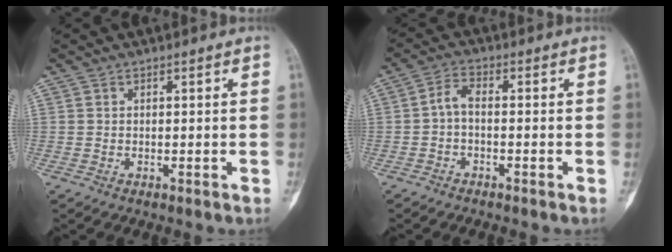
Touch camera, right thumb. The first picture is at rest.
{"total": 3.1, "force": [-0.9, 1.3, 2.7], "torque": [-0.053, 0.014, -0.025]}